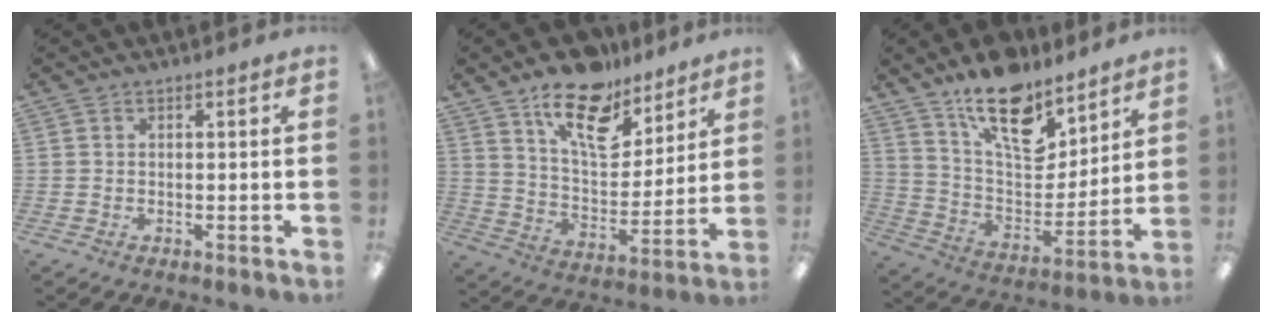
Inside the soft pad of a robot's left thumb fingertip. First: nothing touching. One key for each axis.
{"total": 17.3, "fx": 12.1, "fy": 8.4, "fz": 9.2, "tx": -0.142, "ty": -0.067, "tz": 0.210}
{"total": 17.9, "fx": 12.6, "fy": 8.5, "fz": 9.5, "tx": -0.155, "ty": -0.082, "tz": 0.224}